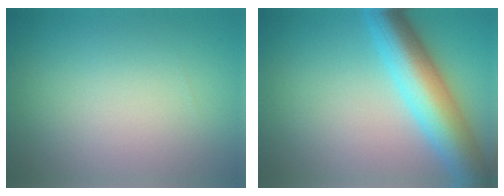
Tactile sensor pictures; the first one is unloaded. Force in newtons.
{"total": 8.8, "press": 8.8, "slide": 0.0}